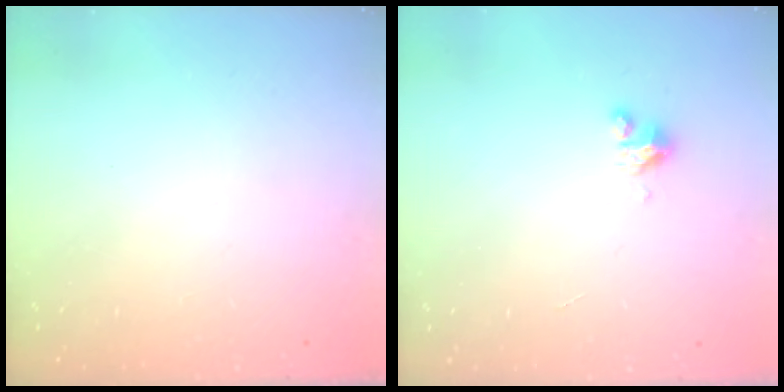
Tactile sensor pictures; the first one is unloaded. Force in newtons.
{"total": 2.8, "press": 2.8, "slide": 0.2}